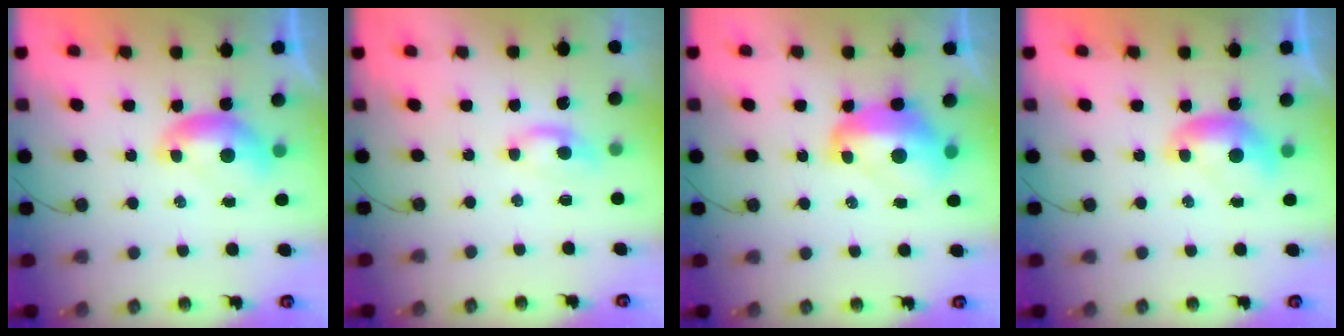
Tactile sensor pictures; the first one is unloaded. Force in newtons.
{"total": 0.9, "press": 0.8, "slide": 0.4}
{"total": 5.0, "press": 4.9, "slide": 1.0}
{"total": 0.0}